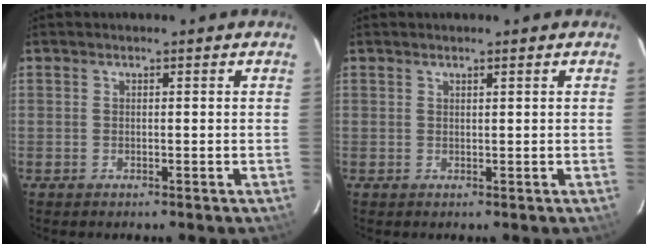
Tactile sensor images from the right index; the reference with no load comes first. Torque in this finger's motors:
{"motor_torque": [-0.10, 0.16, -0.04, -0.01]}